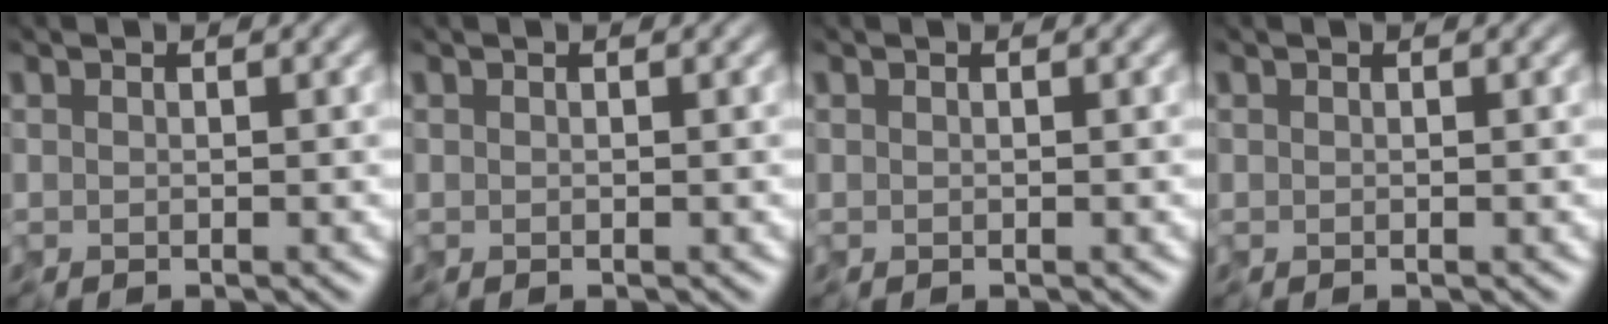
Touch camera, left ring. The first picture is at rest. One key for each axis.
{"total": 0.0}
{"total": 0.0}
{"total": 0.0}